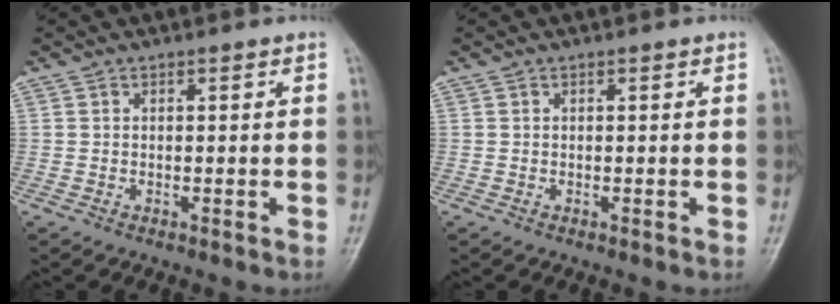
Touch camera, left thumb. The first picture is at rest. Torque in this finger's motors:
{"motor_torque": [0.00, 0.00, -0.02, -0.02, 0.00]}